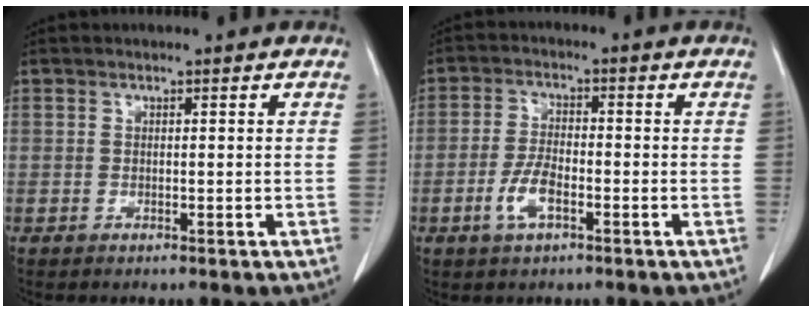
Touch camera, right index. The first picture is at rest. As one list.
[{"total": 4.8, "force": [-2.1, 1.8, 3.9], "torque": [-0.089, -0.002, -0.040]}]